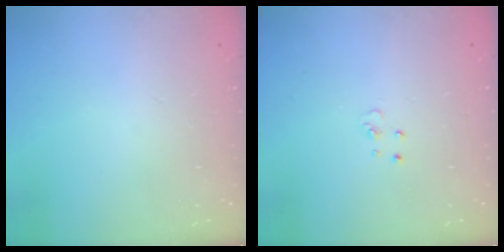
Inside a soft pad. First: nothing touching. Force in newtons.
{"total": 3.4, "press": 3.4, "slide": 0.3}